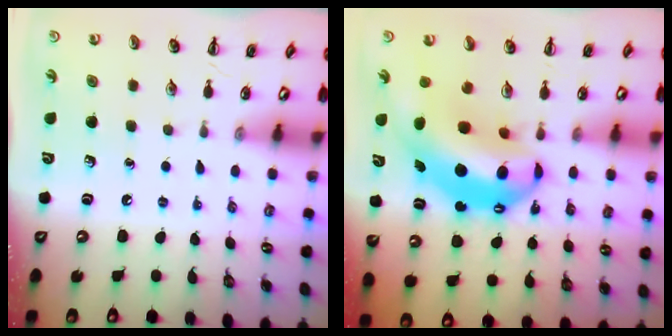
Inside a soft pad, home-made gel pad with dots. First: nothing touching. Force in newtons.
{"total": 14.1, "press": 13.6, "slide": 3.5}